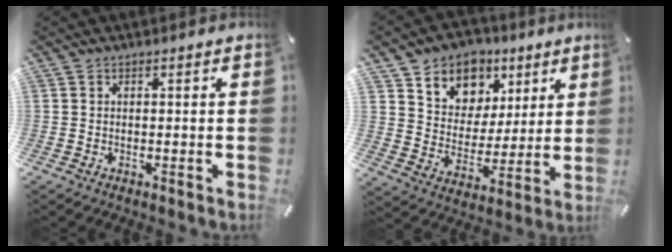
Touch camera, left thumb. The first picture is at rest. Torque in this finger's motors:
{"motor_torque": [1.72, 1.72, 1.39, -1.38, 0.05]}